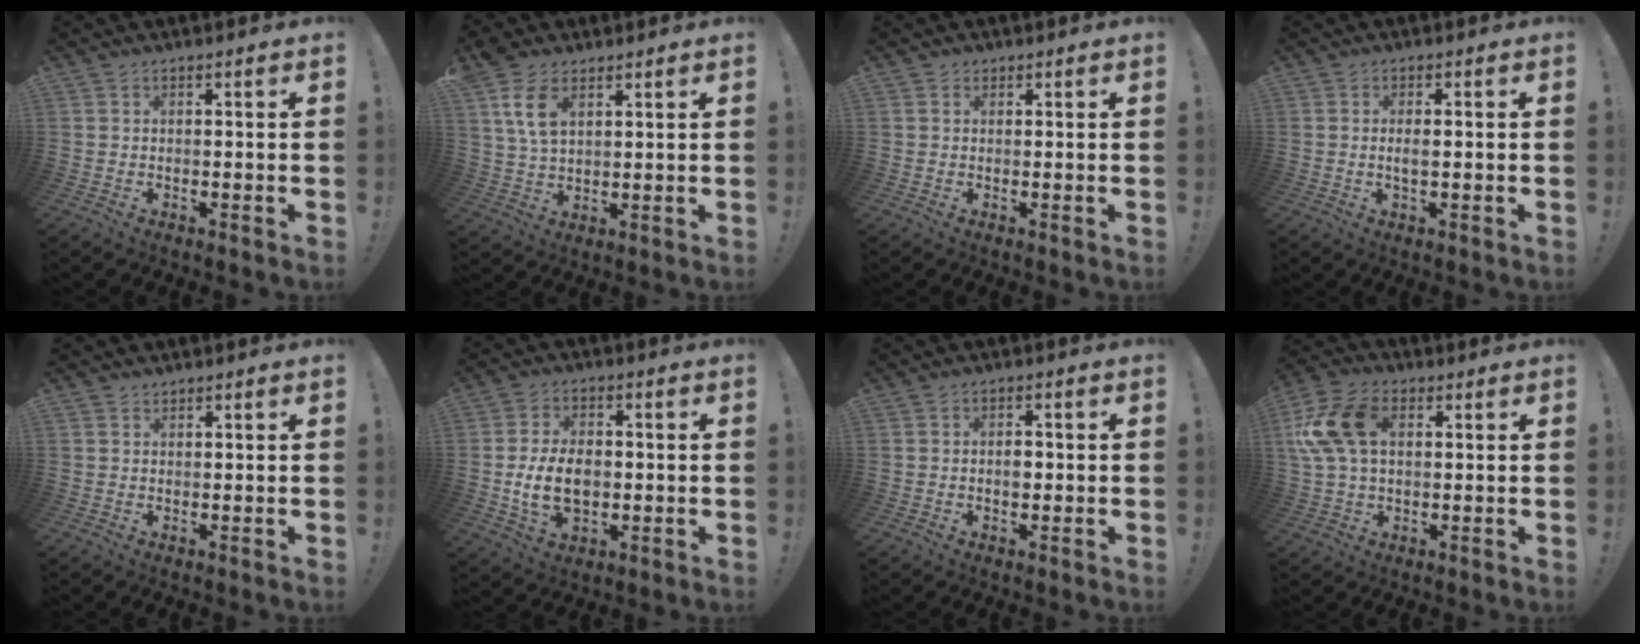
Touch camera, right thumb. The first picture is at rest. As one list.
[{"total": 10.0, "force": [4.7, 5.8, 6.6], "torque": [-0.128, -0.002, 0.091]}, {"total": 1.1, "force": [0.7, 0.8, 0.1], "torque": [0.006, -0.003, 0.012]}, {"total": 2.6, "force": [-0.1, 0.7, 2.5], "torque": [-0.038, -0.002, -0.004]}, {"total": 1.0, "force": [0.9, 0.4, 0.0], "torque": [0.008, -0.006, 0.016]}, {"total": 12.1, "force": [-1.3, 8.1, 8.9], "torque": [-0.148, -0.001, -0.020]}, {"total": 2.6, "force": [-0.4, 1.7, 2.0], "torque": [-0.021, 0.002, -0.011]}, {"total": 16.7, "force": [3.4, 10.8, 12.2], "torque": [-0.240, 0.003, 0.065]}]